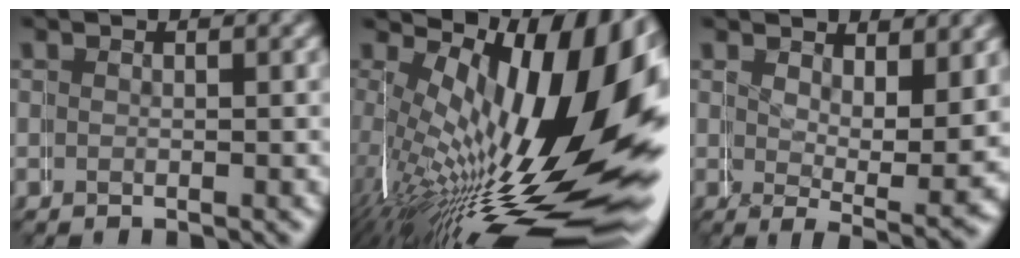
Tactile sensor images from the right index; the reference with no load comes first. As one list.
[{"total": 19.3, "force": [-3.1, 9.0, 16.8], "torque": [-0.232, -0.028, -0.019]}, {"total": 6.0, "force": [0.5, 2.4, 5.5], "torque": [-0.070, -0.024, 0.012]}]